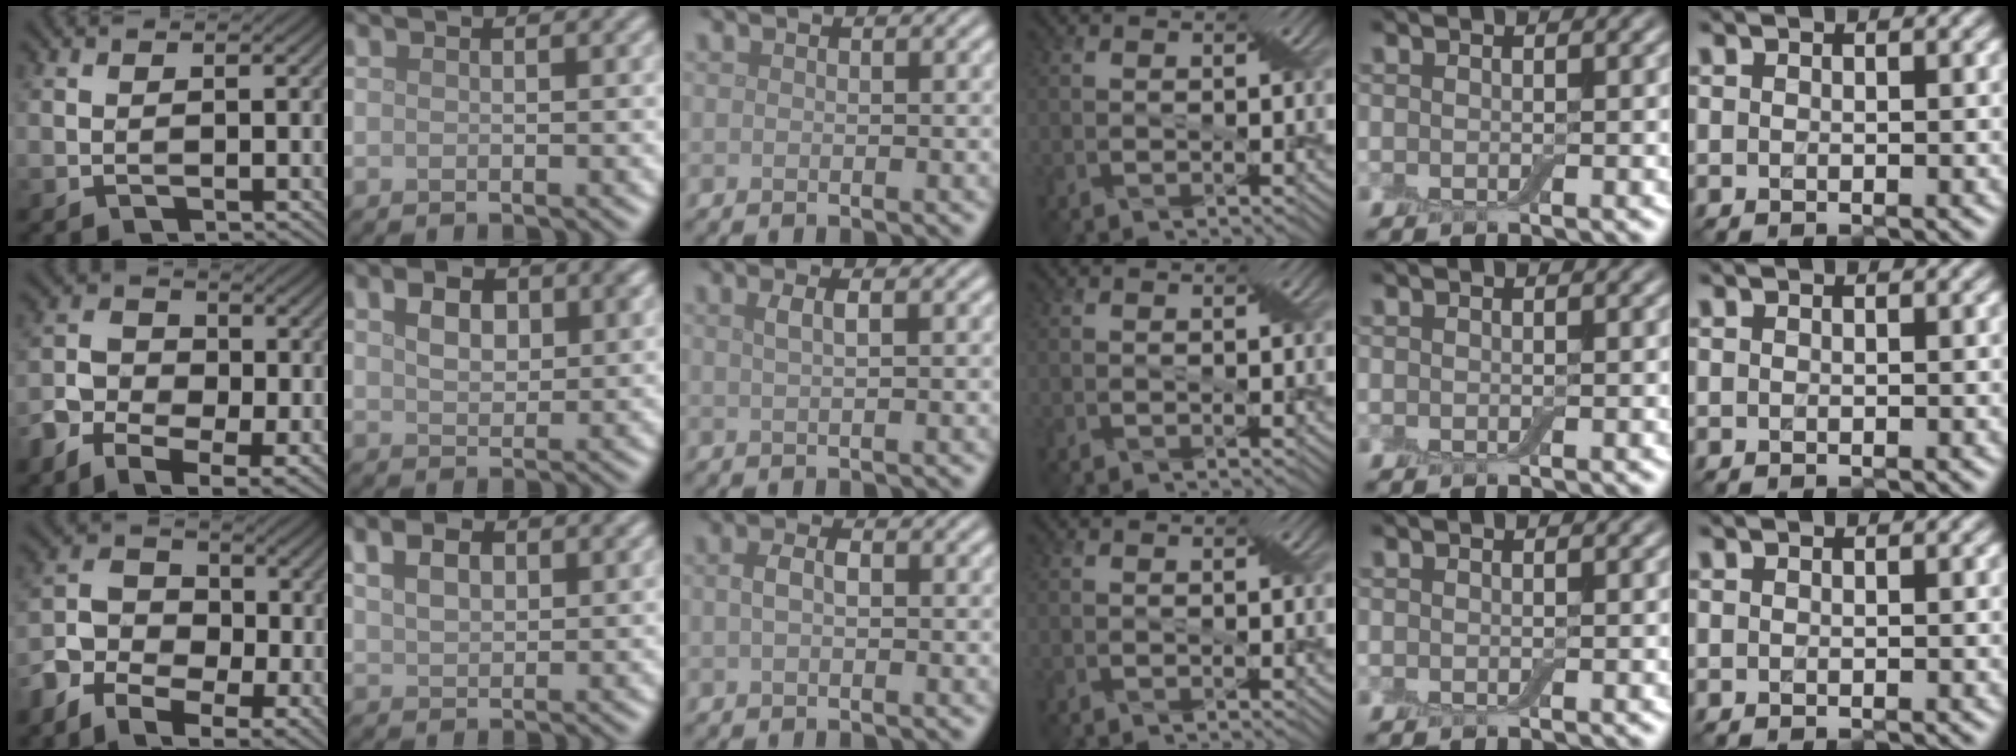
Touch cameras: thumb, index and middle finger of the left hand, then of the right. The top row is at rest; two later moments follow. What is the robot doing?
{"motion": "squeeze", "object": "air blower"}